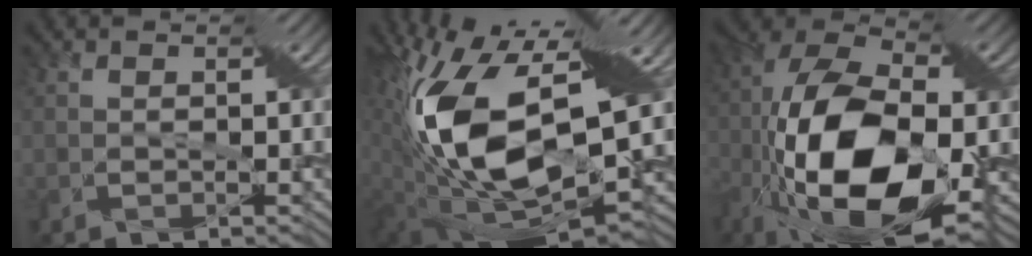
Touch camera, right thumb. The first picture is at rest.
{"total": 16.9, "force": [3.1, 8.5, 14.3], "torque": [-0.303, -0.023, 0.070]}
{"total": 19.3, "force": [-5.7, 9.6, 15.8], "torque": [-0.360, -0.028, -0.096]}